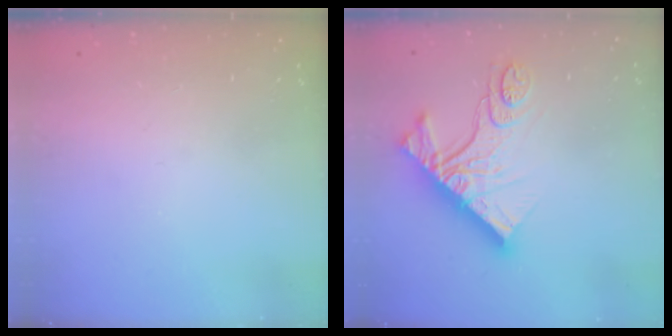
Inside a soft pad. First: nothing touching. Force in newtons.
{"total": 15.2, "press": 15.2, "slide": 1.3}